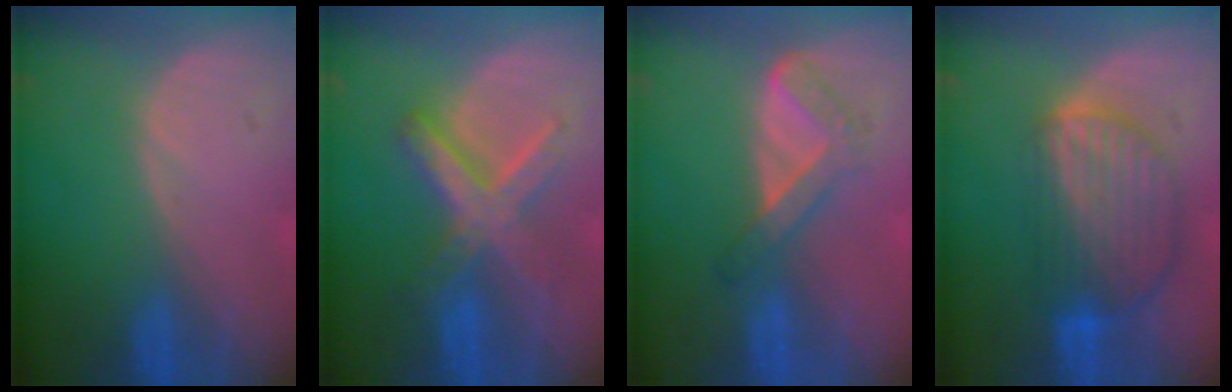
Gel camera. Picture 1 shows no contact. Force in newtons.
{"total": 7.2, "press": 7.2, "slide": 0.4}
{"total": 4.5, "press": 4.2, "slide": 1.6}
{"total": 9.2, "press": 7.9, "slide": 4.7}